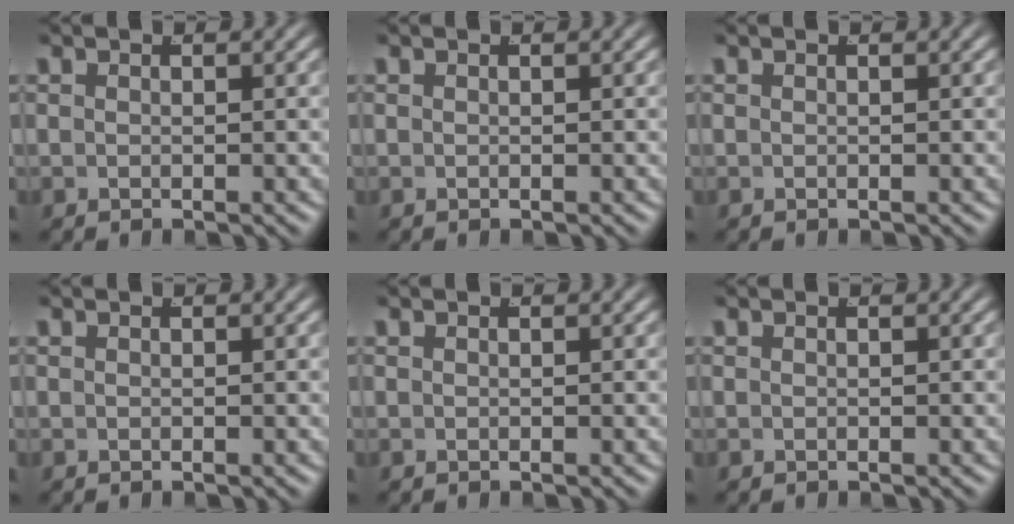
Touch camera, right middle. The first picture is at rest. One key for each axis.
{"total": 0.0}
{"total": 0.0}
{"total": 0.0}
{"total": 0.0}
{"total": 0.0}